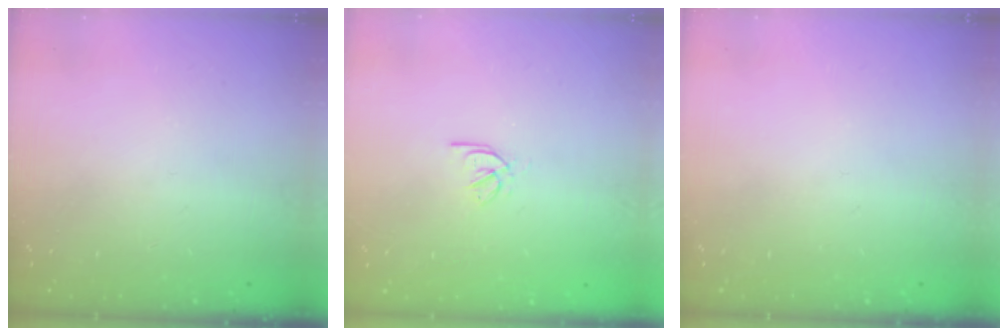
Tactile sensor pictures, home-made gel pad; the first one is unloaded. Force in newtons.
{"total": 2.5, "press": 2.4, "slide": 0.5}
{"total": 0.0}